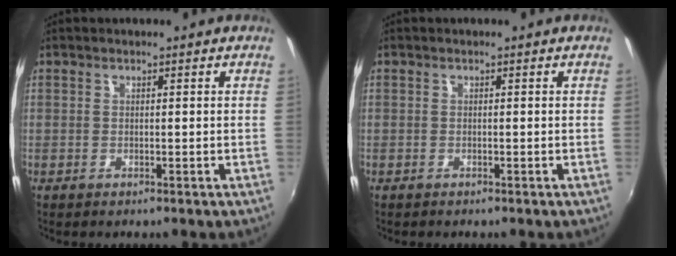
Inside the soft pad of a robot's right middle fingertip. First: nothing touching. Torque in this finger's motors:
{"motor_torque": [-0.36, 0.04, -0.03, -0.01]}